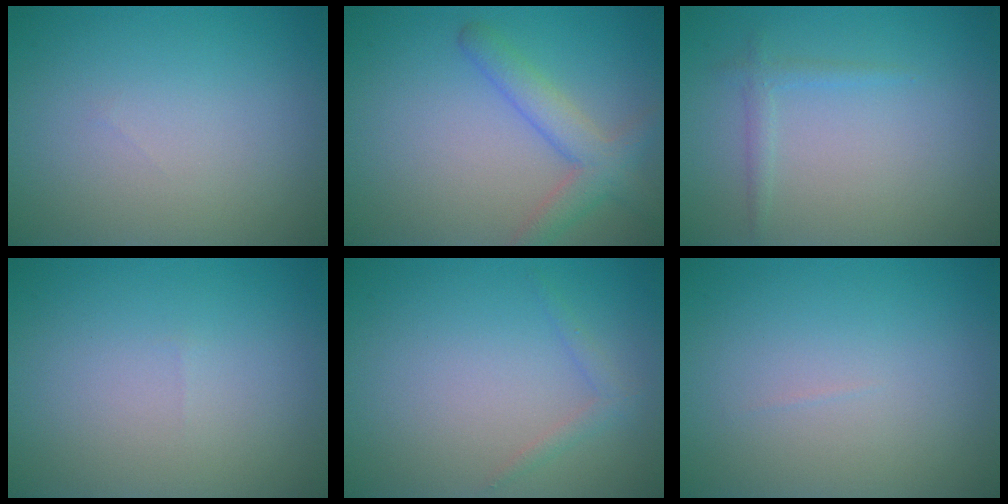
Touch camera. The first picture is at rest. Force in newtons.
{"total": 3.6, "press": 3.6, "slide": 0.2}
{"total": 1.1, "press": 1.1, "slide": 0.1}
{"total": 0.0}
{"total": 1.1, "press": 1.1, "slide": 0.1}
{"total": 0.0}